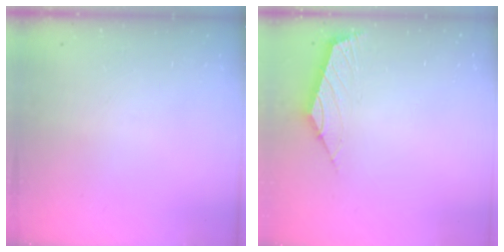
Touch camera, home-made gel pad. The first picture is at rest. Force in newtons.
{"total": 2.5, "press": 2.4, "slide": 0.7}